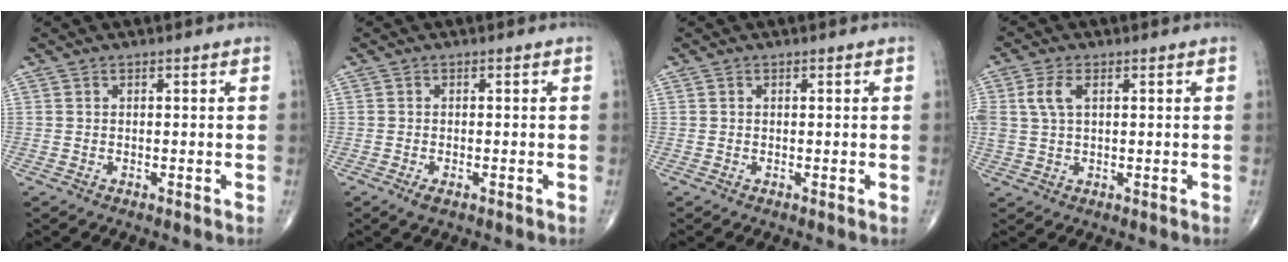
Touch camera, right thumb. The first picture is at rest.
{"total": 1.8, "force": [-1.0, 0.7, 1.3], "torque": [-0.028, -0.002, -0.019]}
{"total": 0.0}
{"total": 4.9, "force": [1.4, 2.7, 3.8], "torque": [-0.096, 0.008, 0.029]}